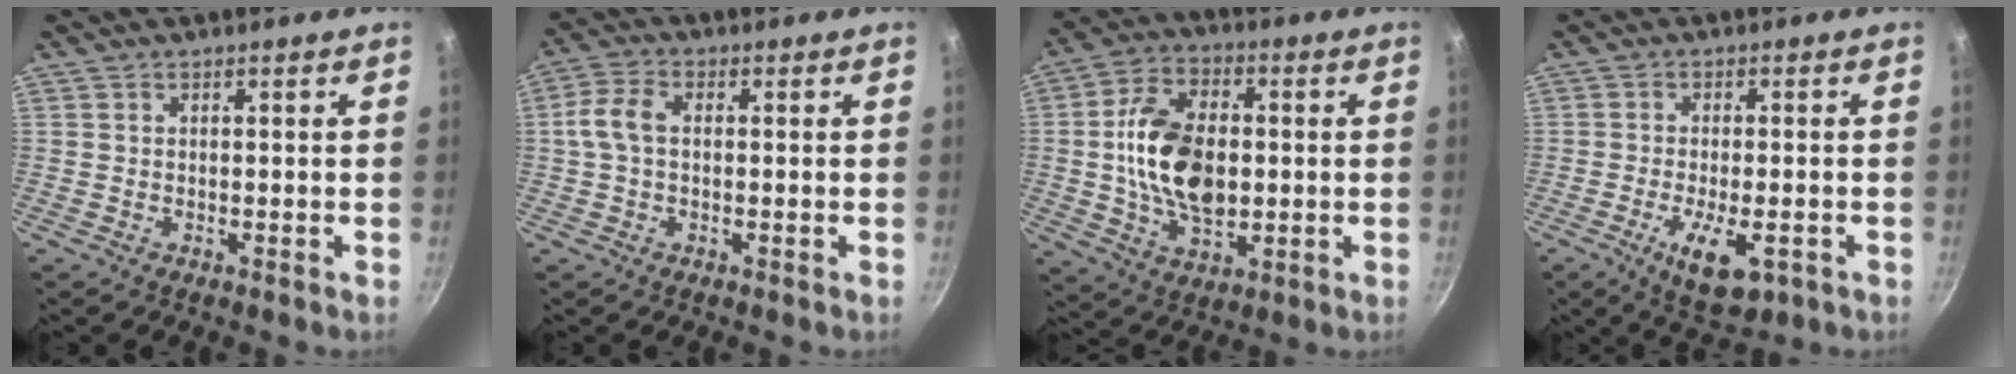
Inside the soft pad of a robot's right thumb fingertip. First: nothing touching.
{"total": 5.8, "force": [0.3, 3.6, 4.4], "torque": [-0.098, 0.018, 0.001]}
{"total": 16.6, "force": [0.1, 10.1, 13.1], "torque": [-0.223, 0.009, 0.004]}
{"total": 8.6, "force": [-3.4, 3.6, 7.0], "torque": [-0.112, -0.003, -0.046]}